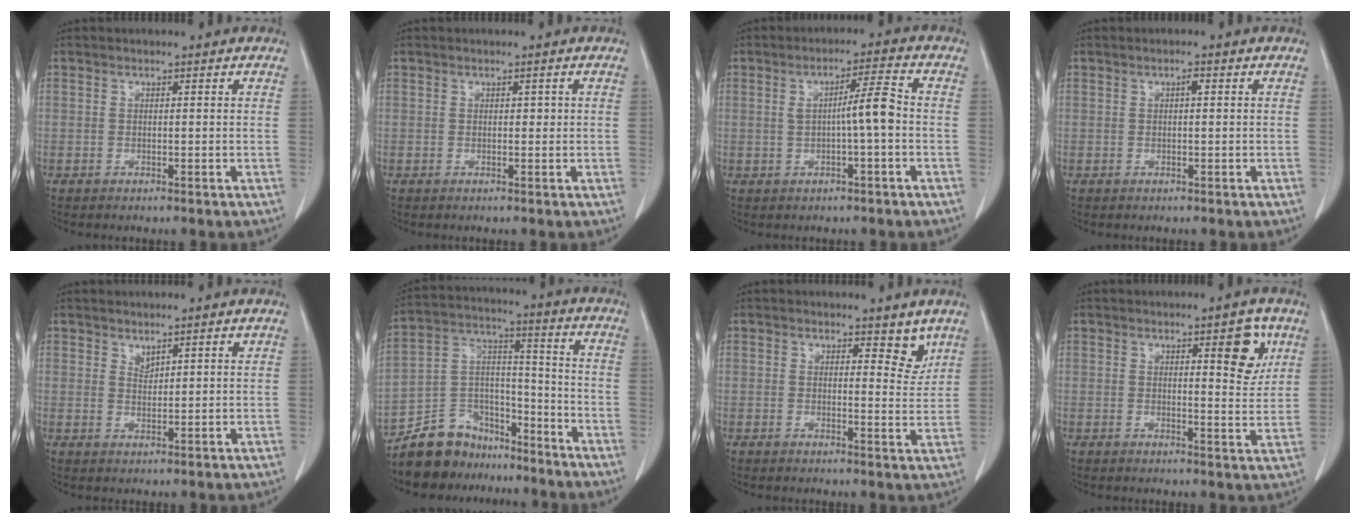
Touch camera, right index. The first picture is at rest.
{"total": 0.7, "force": [0.2, 0.5, 0.5], "torque": [-0.002, 0.001, 0.002]}
{"total": 5.3, "force": [-0.3, 0.1, 5.2], "torque": [-0.085, 0.010, -0.004]}
{"total": 0.9, "force": [0.2, 0.3, 0.9], "torque": [-0.014, 0.003, 0.002]}
{"total": 2.1, "force": [1.8, 0.8, 0.7], "torque": [-0.010, -0.001, 0.033]}
{"total": 11.4, "force": [-9.5, 6.2, 1.4], "torque": [-0.032, 0.058, -0.169]}
{"total": 3.9, "force": [2.9, 1.7, 1.9], "torque": [-0.005, -0.019, 0.034]}
{"total": 5.8, "force": [2.9, 1.6, 4.8], "torque": [-0.056, -0.009, 0.034]}